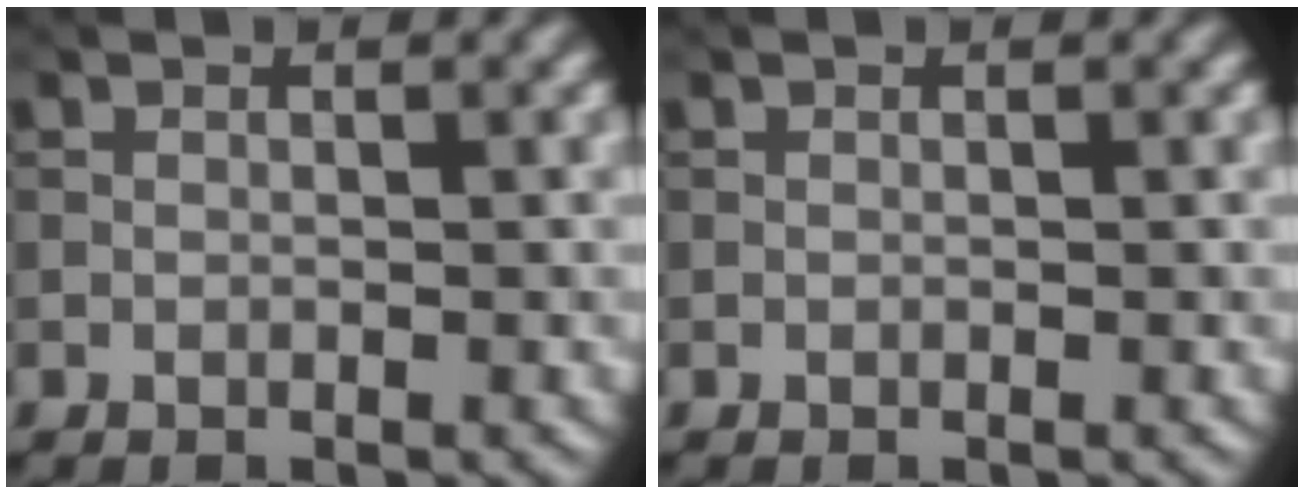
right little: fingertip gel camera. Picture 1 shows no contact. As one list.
[{"total": 0.0}]